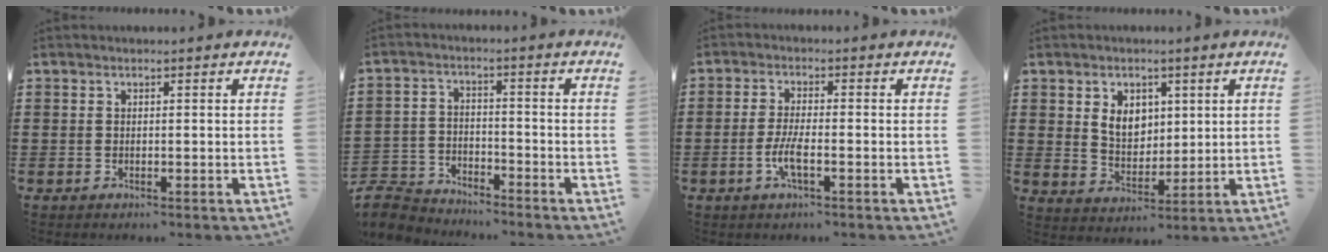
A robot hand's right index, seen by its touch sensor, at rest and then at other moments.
{"total": 5.5, "force": [-5.3, 1.2, 0.3], "torque": [-0.028, 0.004, -0.112]}
{"total": 4.2, "force": [-1.6, 0.8, 3.7], "torque": [-0.083, -0.006, -0.035]}
{"total": 5.4, "force": [1.7, 4.1, 3.1], "torque": [-0.060, 0.005, 0.026]}